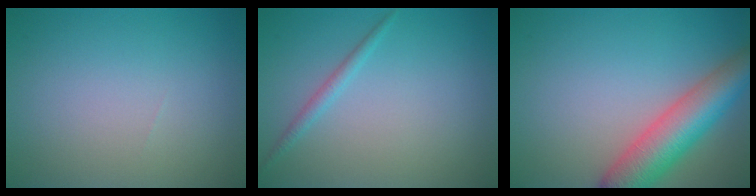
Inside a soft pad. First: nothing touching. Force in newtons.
{"total": 1.2, "press": 1.2, "slide": 0.0}
{"total": 7.2, "press": 7.2, "slide": 0.4}